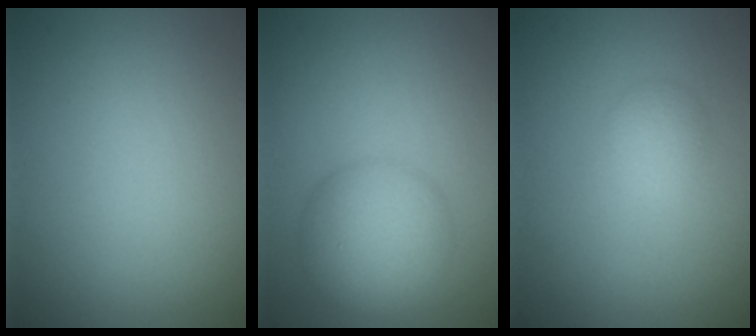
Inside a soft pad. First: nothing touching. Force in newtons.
{"total": 5.7, "press": 5.7, "slide": 0.1}
{"total": 1.7, "press": 1.7, "slide": 0.2}